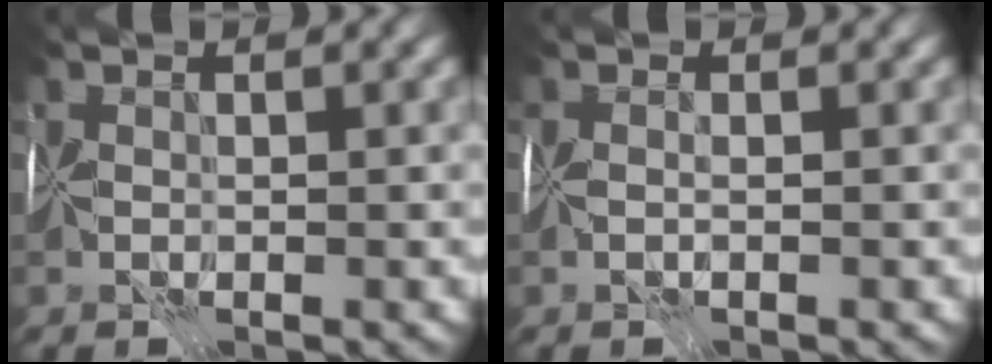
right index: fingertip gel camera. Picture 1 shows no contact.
{"total": 0.9, "force": [-0.2, 0.2, 0.9], "torque": [-0.015, -0.005, -0.003]}